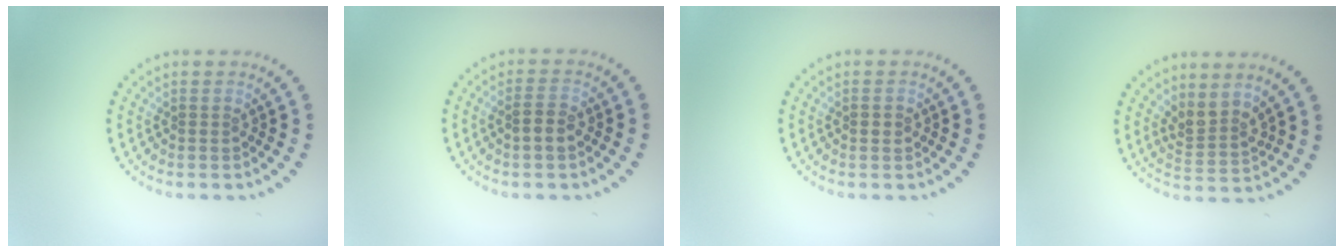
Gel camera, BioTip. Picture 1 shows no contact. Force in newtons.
{"total": 1.8, "press": 1.8, "slide": 0.4}
{"total": 1.1, "press": 1.1, "slide": 0.2}
{"total": 2.4, "press": 1.8, "slide": 1.6}